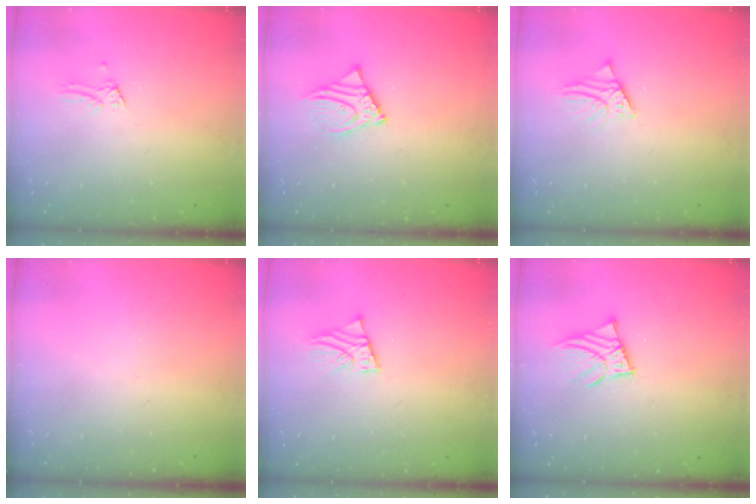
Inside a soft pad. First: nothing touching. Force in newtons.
{"total": 7.0, "press": 6.9, "slide": 0.9}
{"total": 2.6, "press": 2.6, "slide": 0.4}
{"total": 0.0}
{"total": 2.3, "press": 2.3, "slide": 0.2}
{"total": 5.9, "press": 5.9, "slide": 0.9}